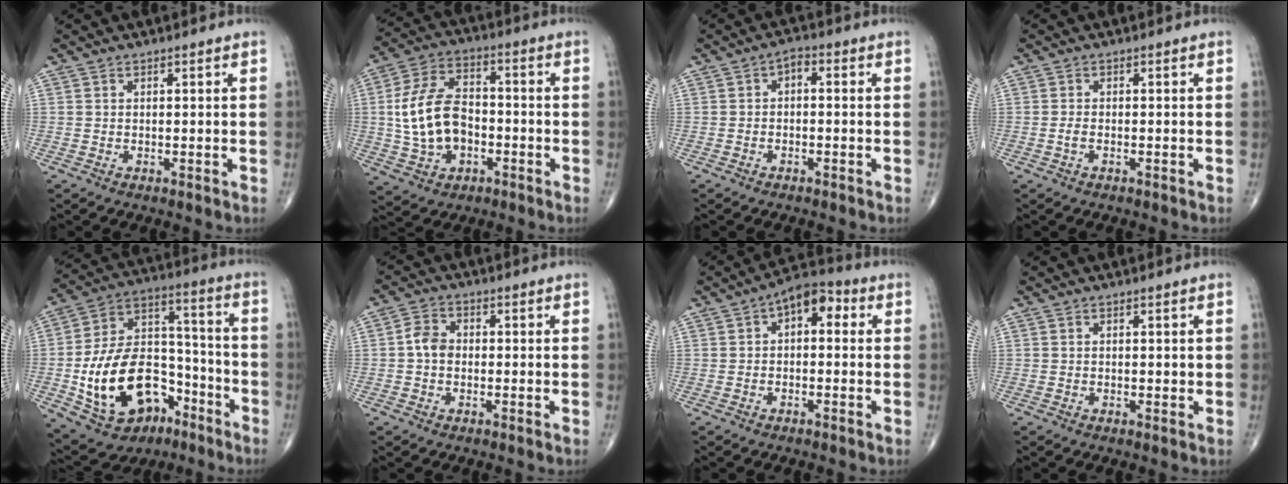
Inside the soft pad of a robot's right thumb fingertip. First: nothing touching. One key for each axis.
{"total": 13.9, "fx": -1.7, "fy": 9.3, "fz": 10.1, "tx": -0.179, "ty": 0.028, "tz": -0.030}
{"total": 2.3, "fx": -0.2, "fy": 1.3, "fz": 1.9, "tx": -0.019, "ty": 0.017, "tz": -0.012}
{"total": 1.0, "fx": -0.4, "fy": 0.4, "fz": 0.8, "tx": -0.020, "ty": 0.000, "tz": -0.008}
{"total": 22.1, "fx": -8.4, "fy": 14.5, "fz": 14.4, "tx": -0.230, "ty": 0.076, "tz": -0.125}
{"total": 4.0, "fx": -0.3, "fy": 3.1, "fz": 2.5, "tx": -0.040, "ty": 0.013, "tz": -0.015}
{"total": 7.3, "fx": 1.5, "fy": 4.1, "fz": 5.8, "tx": -0.061, "ty": 0.026, "tz": 0.009}
{"total": 0.5, "fx": 0.1, "fy": 0.3, "fz": 0.4, "tx": -0.002, "ty": -0.002, "tz": 0.000}